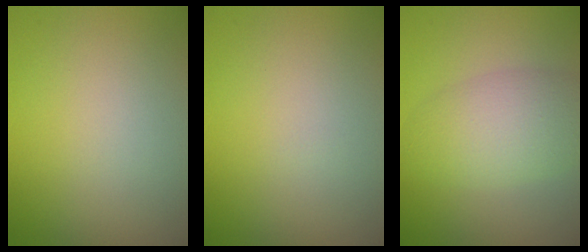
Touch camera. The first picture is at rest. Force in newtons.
{"total": 0.0}
{"total": 4.9, "press": 4.9, "slide": 0.2}